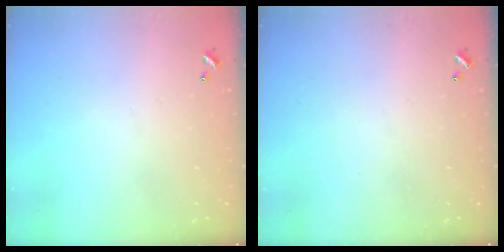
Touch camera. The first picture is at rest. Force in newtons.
{"total": 0.0}